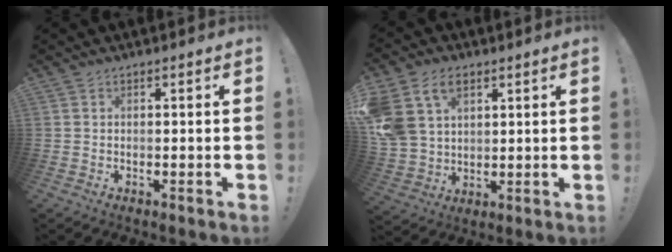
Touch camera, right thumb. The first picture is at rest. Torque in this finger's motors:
{"motor_torque": [2.49, 2.52, 1.61, 0.36, 0.17]}